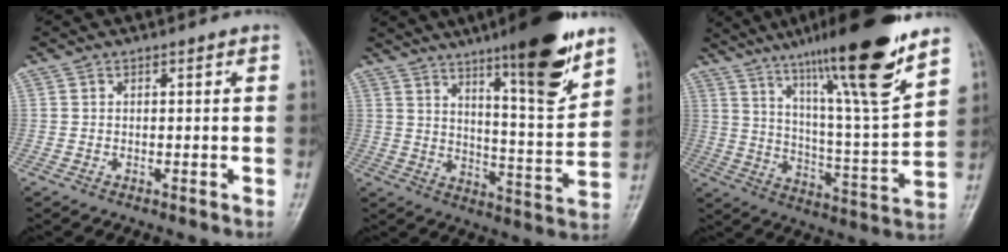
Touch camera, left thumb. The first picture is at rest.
{"total": 17.1, "force": [11.1, 2.6, 12.7], "torque": [-0.169, -0.070, 0.175]}
{"total": 22.8, "force": [15.3, 2.0, 16.8], "torque": [-0.249, -0.065, 0.252]}